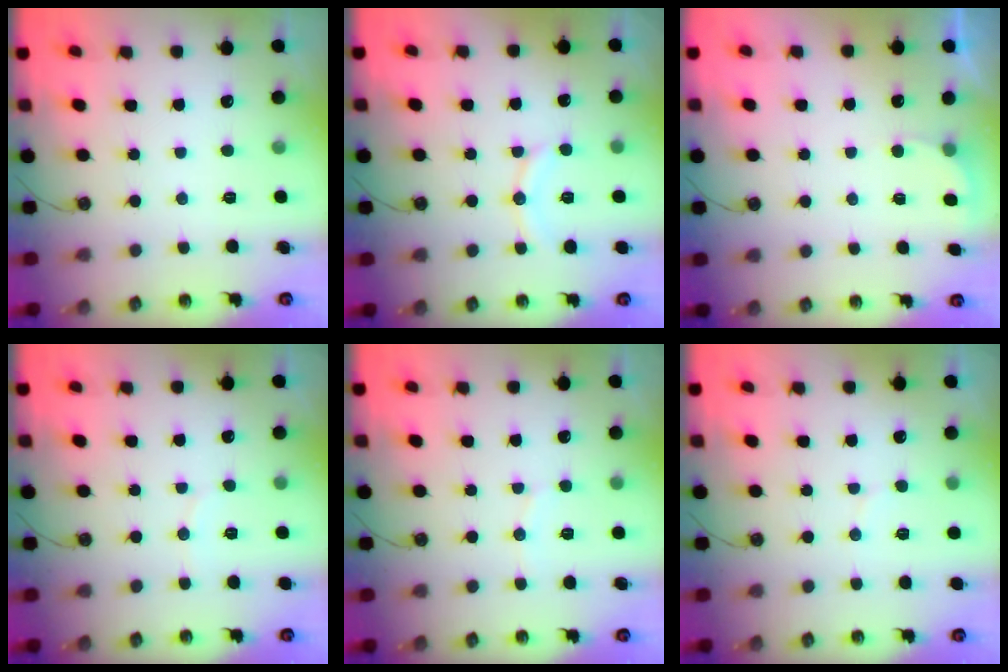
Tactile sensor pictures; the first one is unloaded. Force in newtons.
{"total": 9.6, "press": 9.5, "slide": 1.0}
{"total": 3.0, "press": 2.9, "slide": 0.8}
{"total": 2.5, "press": 2.5, "slide": 0.3}
{"total": 5.2, "press": 5.2, "slide": 0.6}
{"total": 3.3, "press": 3.1, "slide": 1.0}